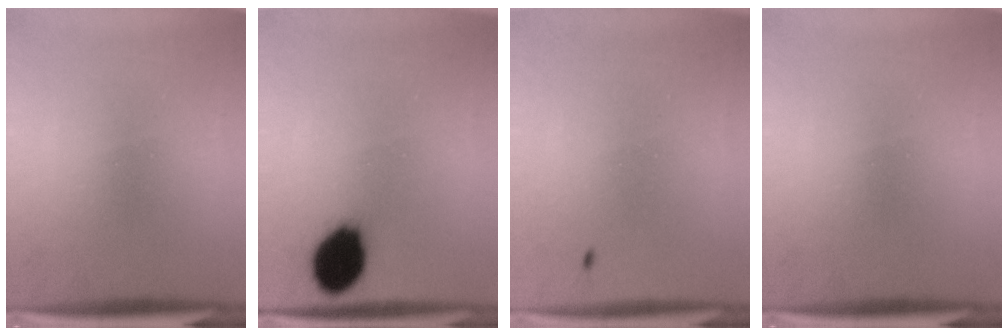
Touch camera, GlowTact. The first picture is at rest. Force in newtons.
{"total": 11.8}
{"total": 0.8}
{"total": 0.0}